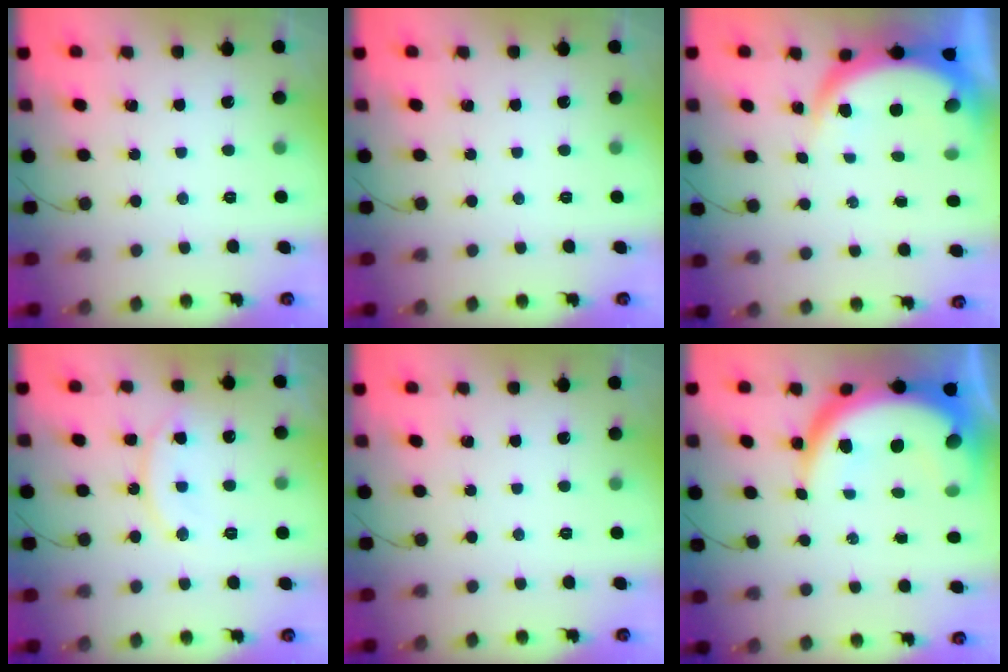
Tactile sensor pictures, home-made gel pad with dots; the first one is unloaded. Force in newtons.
{"total": 0.0}
{"total": 7.1, "press": 7.0, "slide": 1.0}
{"total": 11.7, "press": 11.7, "slide": 0.7}
{"total": 0.0}
{"total": 14.2, "press": 14.2, "slide": 1.3}